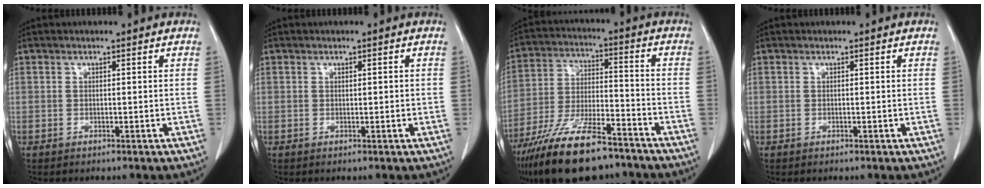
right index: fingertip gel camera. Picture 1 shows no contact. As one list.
[{"total": 0.6, "force": [0.1, 0.2, 0.6], "torque": [-0.009, 0.001, 0.002]}, {"total": 17.1, "force": [-12.9, 4.5, 10.3], "torque": [-0.207, -0.016, -0.230]}, {"total": 0.0}]